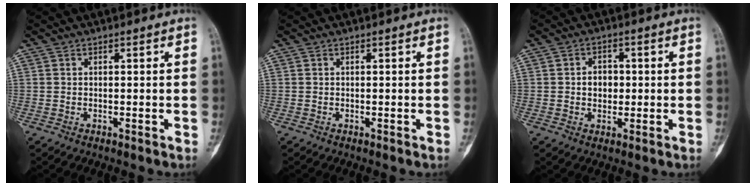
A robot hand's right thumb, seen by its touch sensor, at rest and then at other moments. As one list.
[{"total": 0.0}, {"total": 4.2, "force": [0.1, 3.3, 2.6], "torque": [-0.014, 0.006, 0.000]}]